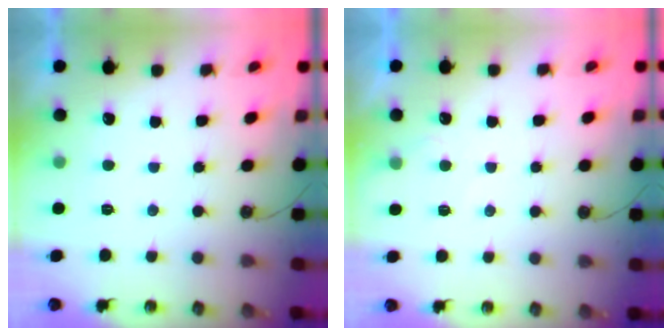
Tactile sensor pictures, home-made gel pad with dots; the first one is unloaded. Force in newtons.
{"total": 3.9, "press": 3.9, "slide": 0.5}